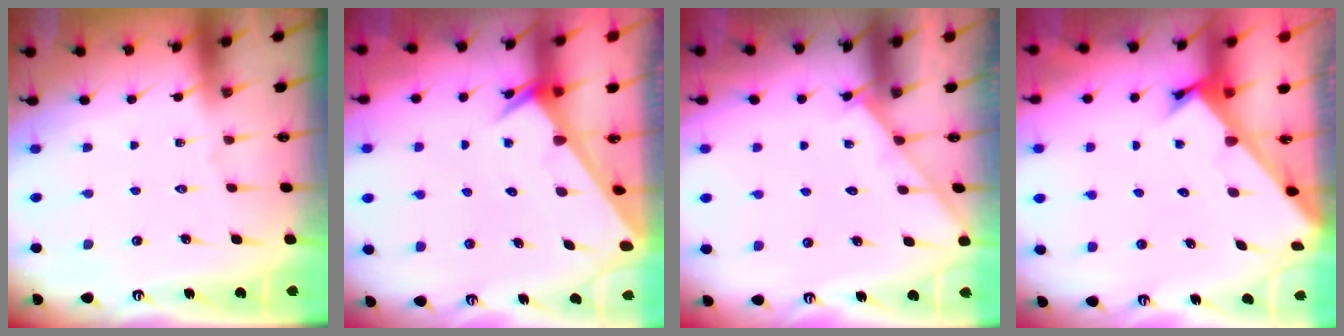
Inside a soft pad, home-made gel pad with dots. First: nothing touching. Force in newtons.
{"total": 2.4, "press": 2.4, "slide": 0.0}
{"total": 2.0, "press": 1.9, "slide": 0.4}
{"total": 2.5, "press": 2.5, "slide": 0.3}